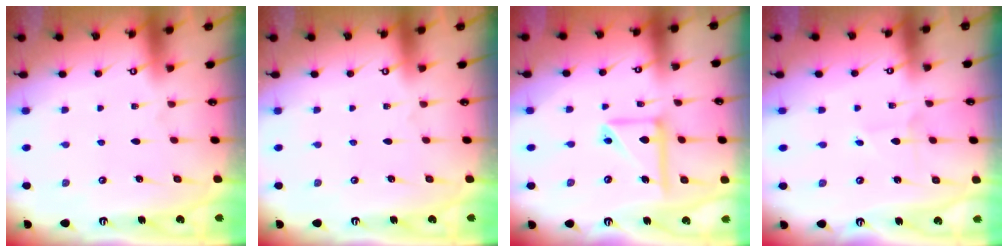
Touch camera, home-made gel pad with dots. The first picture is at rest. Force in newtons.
{"total": 0.0}
{"total": 12.7, "press": 12.6, "slide": 1.7}
{"total": 1.4, "press": 1.4, "slide": 0.1}